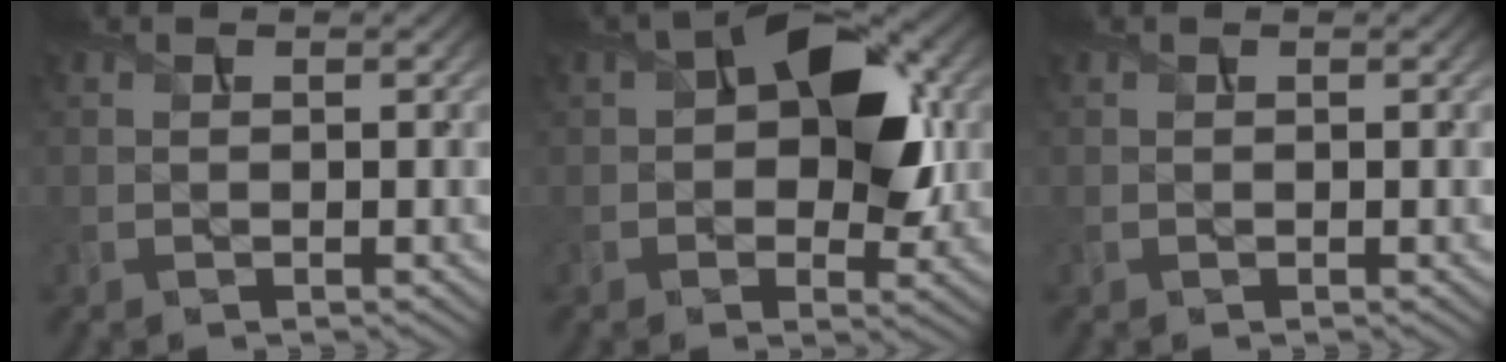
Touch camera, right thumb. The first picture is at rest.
{"total": 9.2, "force": [1.3, 5.4, 7.3], "torque": [-0.100, 0.007, 0.013]}
{"total": 0.0}